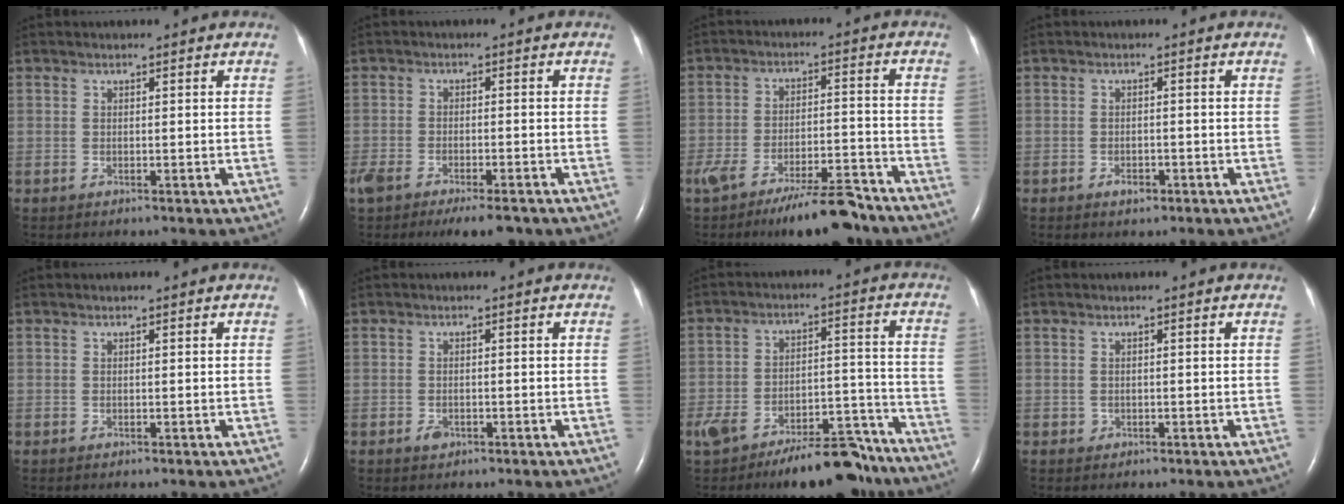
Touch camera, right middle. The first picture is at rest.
{"total": 9.7, "force": [-7.1, 3.3, 5.8], "torque": [-0.102, -0.011, -0.109]}
{"total": 11.4, "force": [-9.3, 2.3, 6.2], "torque": [-0.095, 0.000, -0.148]}
{"total": 1.6, "force": [-1.0, 0.9, 0.9], "torque": [-0.016, 0.002, -0.013]}
{"total": 0.0}
{"total": 1.2, "force": [-0.7, 0.7, 0.7], "torque": [-0.014, 0.001, -0.009]}
{"total": 14.8, "force": [-12.0, 5.0, 7.1], "torque": [-0.105, 0.040, -0.188]}
{"total": 0.6, "force": [-0.2, 0.5, 0.0], "torque": [-0.002, 0.003, -0.004]}